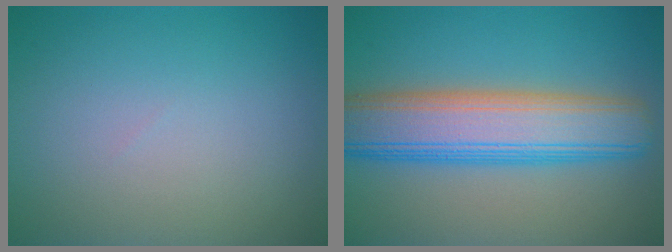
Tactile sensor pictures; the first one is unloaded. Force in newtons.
{"total": 9.2, "press": 9.2, "slide": 0.3}